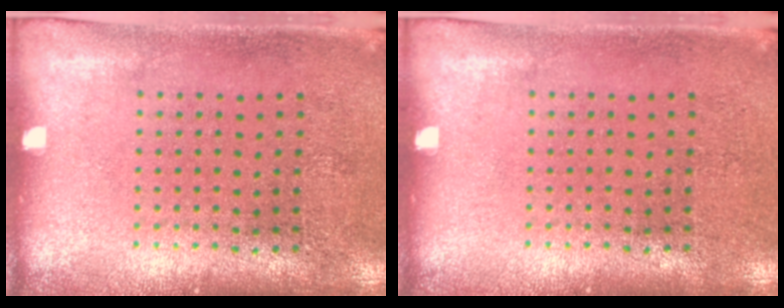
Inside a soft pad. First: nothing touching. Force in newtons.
{"total": 0.0}